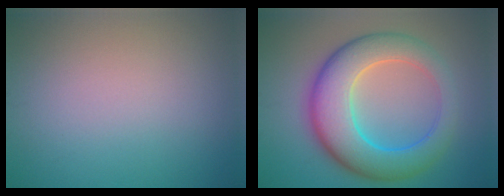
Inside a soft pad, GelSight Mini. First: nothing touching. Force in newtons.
{"total": 8.9, "press": 8.9, "slide": 0.1}